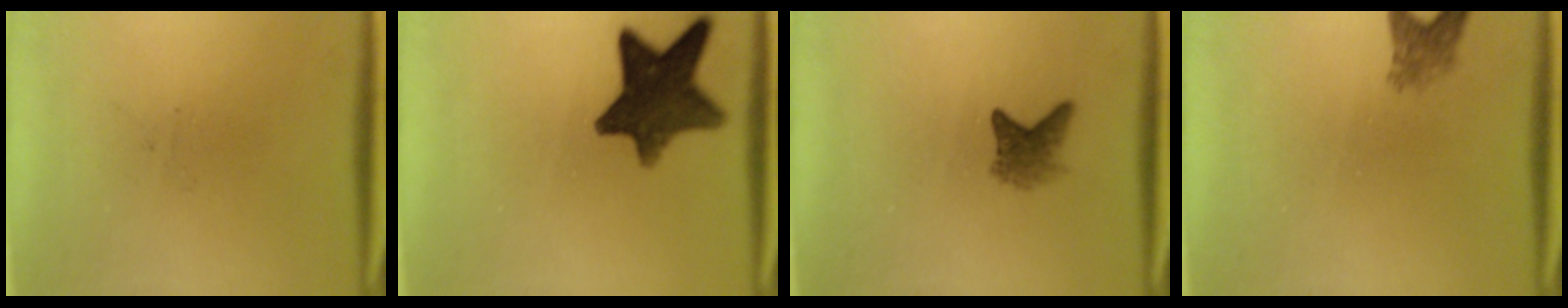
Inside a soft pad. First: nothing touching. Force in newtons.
{"total": 12.0}
{"total": 2.7}
{"total": 2.5}